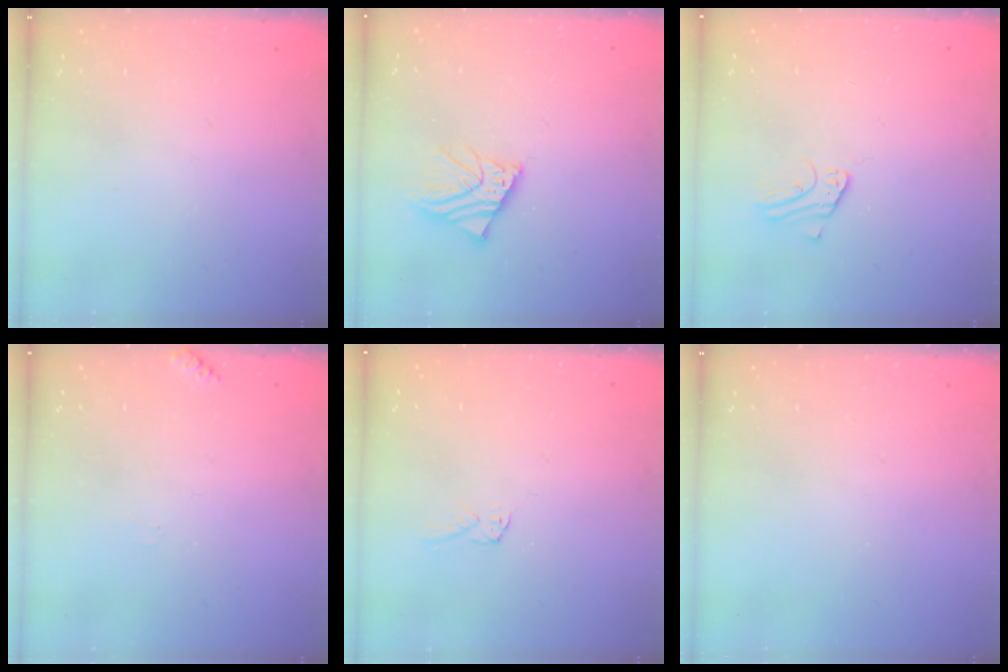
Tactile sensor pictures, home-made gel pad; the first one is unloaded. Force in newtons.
{"total": 6.6, "press": 6.6, "slide": 0.3}
{"total": 3.2, "press": 3.2, "slide": 0.2}
{"total": 5.8, "press": 5.7, "slide": 0.6}
{"total": 1.8, "press": 1.7, "slide": 0.1}
{"total": 0.0}